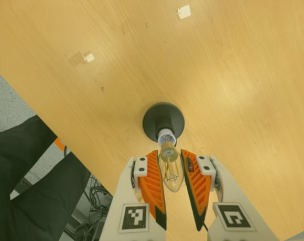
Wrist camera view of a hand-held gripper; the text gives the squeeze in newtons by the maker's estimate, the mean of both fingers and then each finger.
{"total": 16.4, "left": 17.9, "right": 15.0}